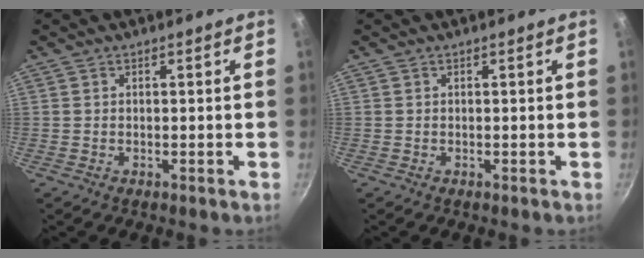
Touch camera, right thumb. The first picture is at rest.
{"total": 0.0}